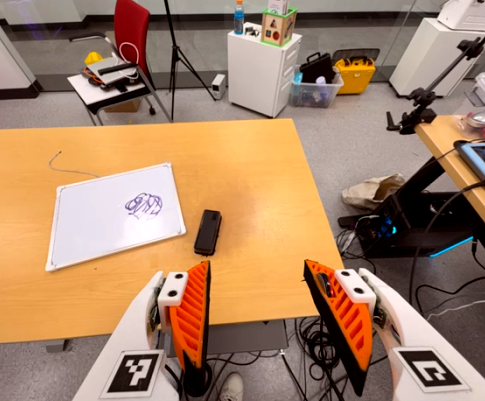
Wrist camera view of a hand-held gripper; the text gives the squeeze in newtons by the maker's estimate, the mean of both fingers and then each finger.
{"total": 0.0}